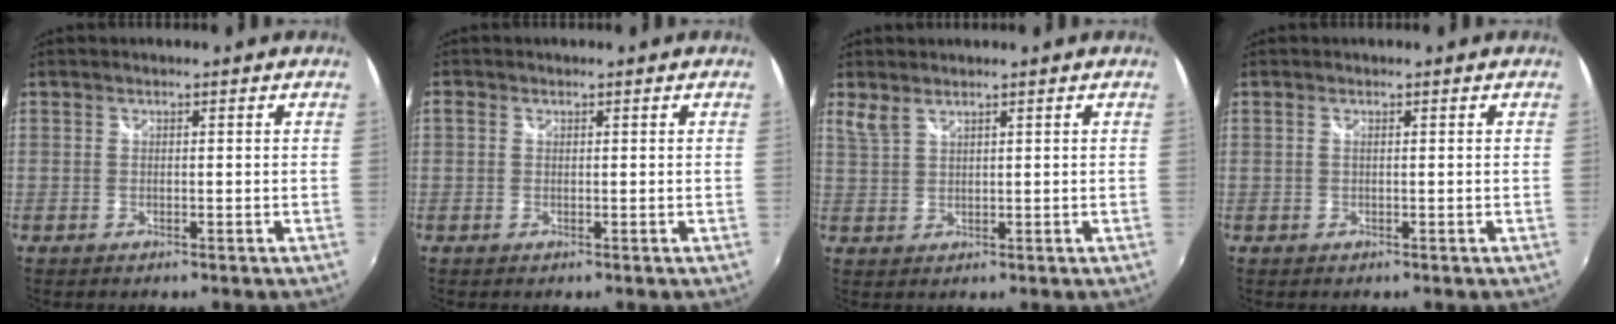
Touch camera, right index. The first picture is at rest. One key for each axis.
{"total": 0.8, "fx": 0.0, "fy": 0.8, "fz": 0.3, "tx": -0.007, "ty": 0.002, "tz": -0.004}
{"total": 2.3, "fx": 1.8, "fy": 0.6, "fz": 1.3, "tx": -0.029, "ty": 0.000, "tz": 0.039}
{"total": 0.0}